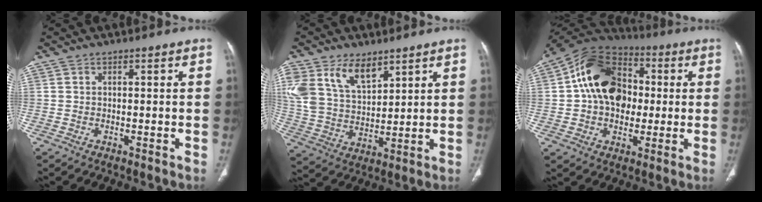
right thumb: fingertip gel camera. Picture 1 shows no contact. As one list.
[{"total": 14.6, "force": [8.2, 8.4, 8.6], "torque": [-0.155, -0.023, 0.170]}, {"total": 18.1, "force": [1.5, 13.4, 12.2], "torque": [-0.169, 0.027, 0.016]}]